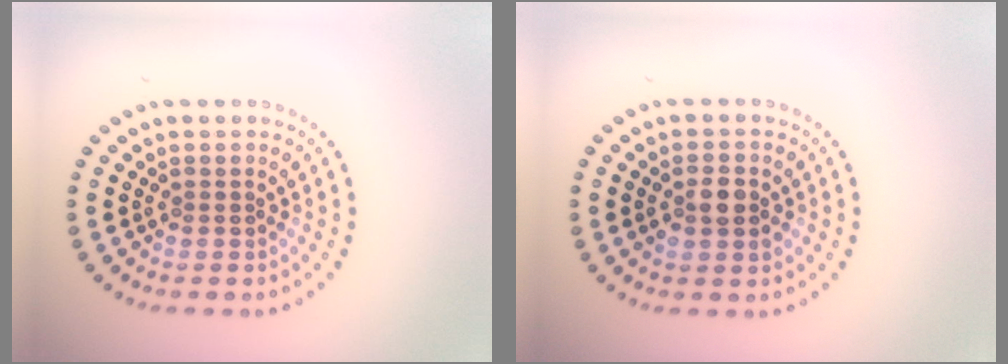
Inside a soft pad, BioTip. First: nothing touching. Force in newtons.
{"total": 2.3, "press": 2.2, "slide": 0.3}